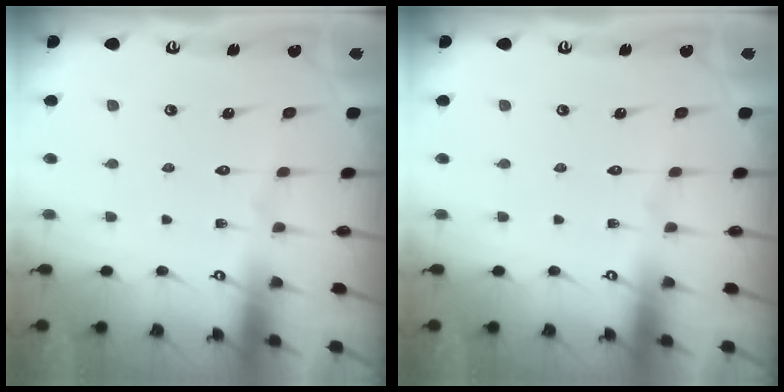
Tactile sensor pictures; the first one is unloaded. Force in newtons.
{"total": 0.0}